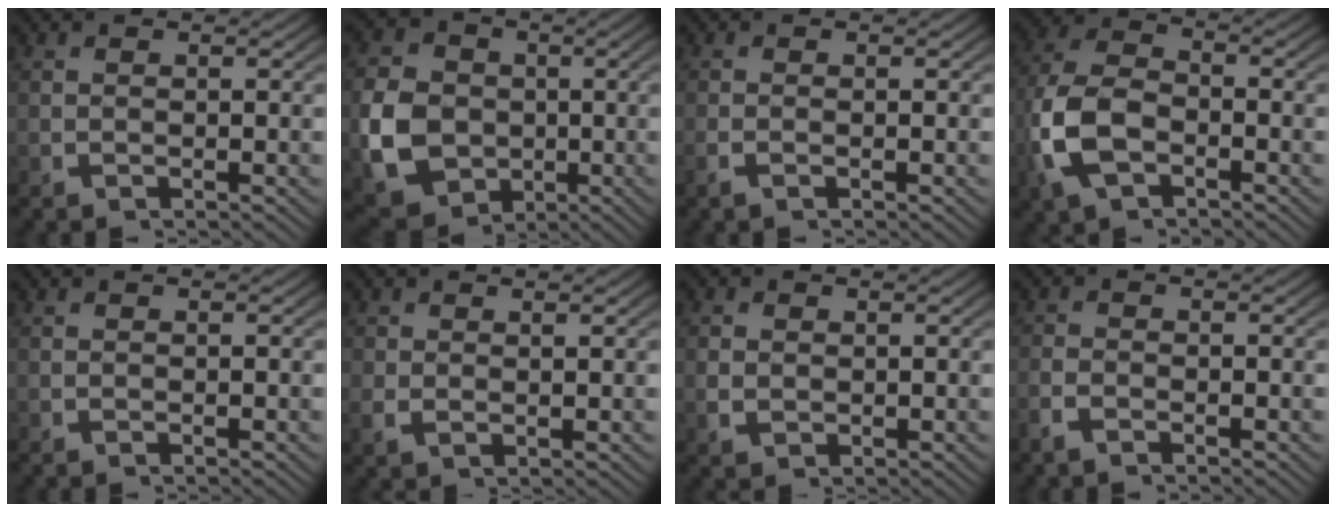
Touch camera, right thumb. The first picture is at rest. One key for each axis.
{"total": 12.7, "fx": -2.7, "fy": 10.8, "fz": 6.1, "tx": -0.159, "ty": -0.056, "tz": -0.031}
{"total": 0.7, "fx": -0.5, "fy": 0.2, "fz": 0.4, "tx": -0.016, "ty": -0.003, "tz": -0.007}
{"total": 8.0, "fx": -1.7, "fy": 5.5, "fz": 5.5, "tx": -0.149, "ty": -0.023, "tz": -0.019}
{"total": 0.0}
{"total": 1.2, "fx": 0.6, "fy": 0.7, "fz": 0.8, "tx": -0.020, "ty": -0.008, "tz": 0.021}
{"total": 1.5, "fx": 0.2, "fy": 1.3, "fz": 0.8, "tx": -0.022, "ty": -0.008, "tz": 0.013}
{"total": 1.3, "fx": -1.0, "fy": 0.6, "fz": 0.6, "tx": -0.019, "ty": -0.002, "tz": -0.024}